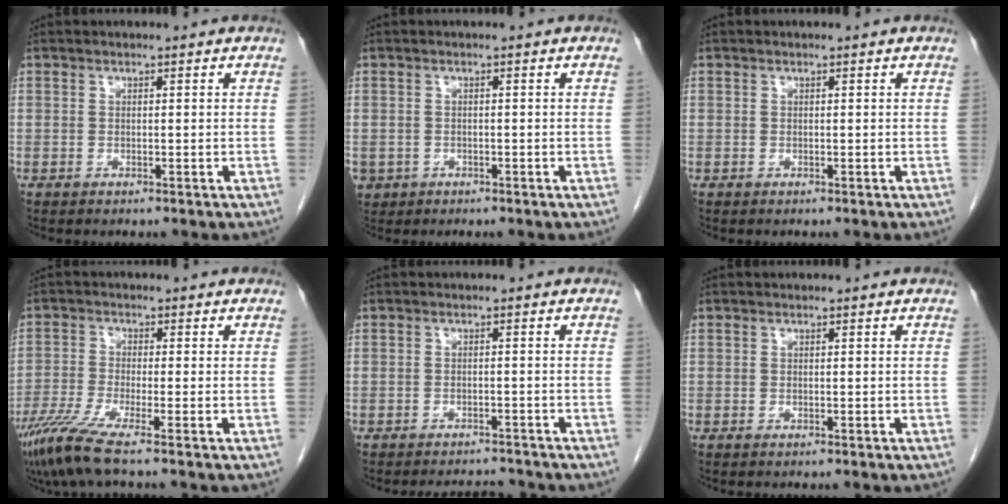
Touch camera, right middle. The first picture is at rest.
{"total": 2.9, "force": [-1.4, 2.5, 0.5], "torque": [-0.011, 0.000, -0.020]}
{"total": 0.0}
{"total": 6.2, "force": [-4.4, -0.8, 4.2], "torque": [-0.089, -0.025, -0.092]}
{"total": 4.1, "force": [-4.0, 0.7, 0.3], "torque": [-0.003, -0.002, -0.057]}
{"total": 0.0}